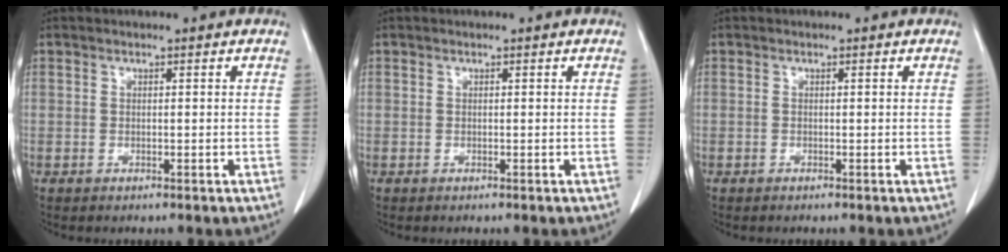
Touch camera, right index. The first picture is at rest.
{"total": 0.0}
{"total": 0.0}